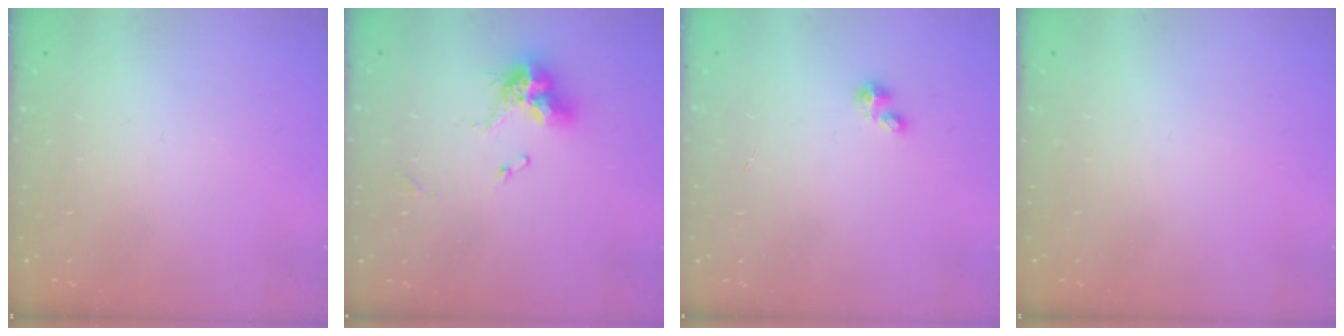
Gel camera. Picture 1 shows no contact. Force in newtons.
{"total": 9.9, "press": 9.8, "slide": 1.1}
{"total": 0.9, "press": 0.9, "slide": 0.1}
{"total": 0.0}